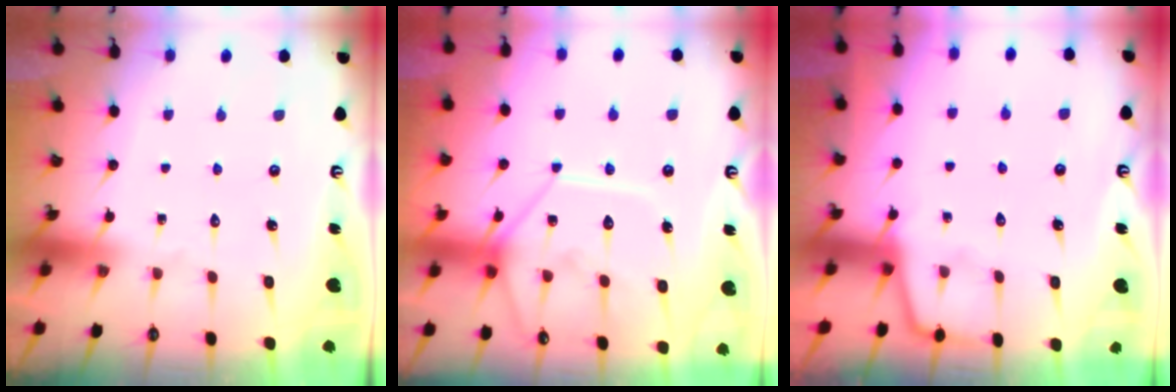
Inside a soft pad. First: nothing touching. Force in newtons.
{"total": 13.7, "press": 13.6, "slide": 1.2}
{"total": 3.4, "press": 3.4, "slide": 0.5}